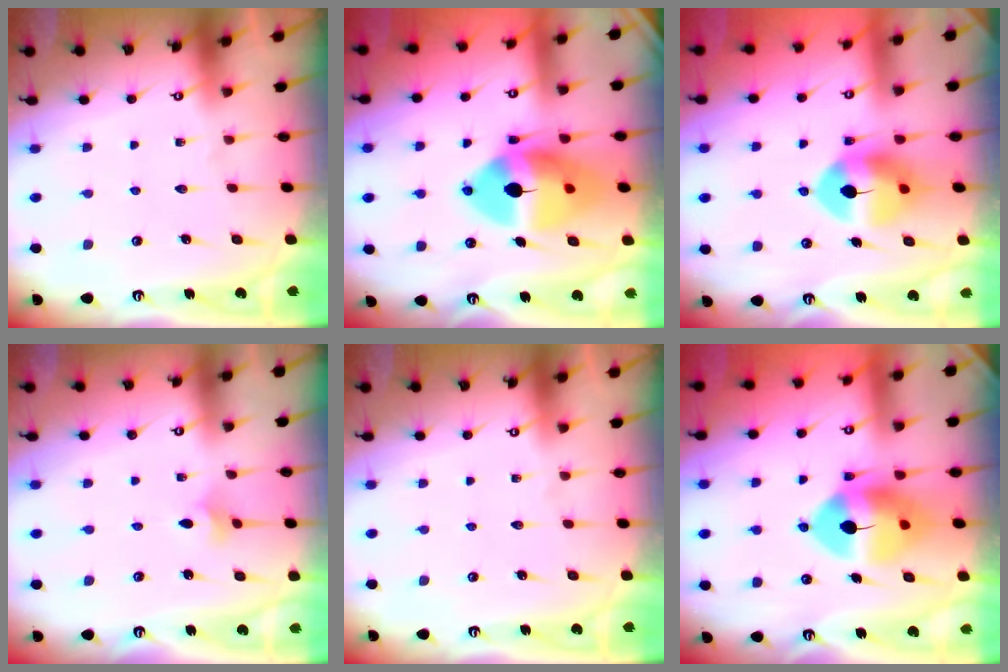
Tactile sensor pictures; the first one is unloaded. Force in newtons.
{"total": 18.2, "press": 18.0, "slide": 2.7}
{"total": 9.5, "press": 9.3, "slide": 1.8}
{"total": 2.7, "press": 2.6, "slide": 0.7}
{"total": 0.0}
{"total": 11.9, "press": 11.7, "slide": 2.1}